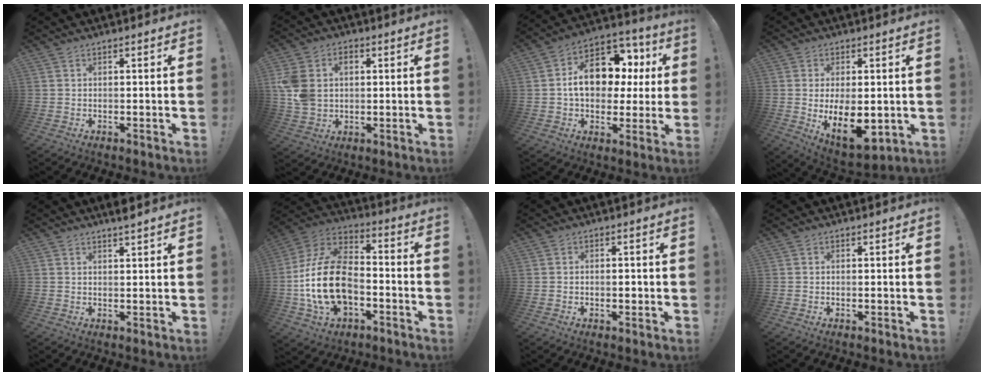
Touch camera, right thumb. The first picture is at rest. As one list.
[{"total": 10.7, "force": [2.3, 8.4, 6.2], "torque": [-0.138, -0.005, 0.044]}, {"total": 16.2, "force": [2.6, 11.5, 11.2], "torque": [-0.158, -0.001, 0.052]}, {"total": 13.4, "force": [-1.5, 7.2, 11.1], "torque": [-0.170, -0.011, -0.016]}, {"total": 2.5, "force": [2.1, -0.1, 1.3], "torque": [-0.018, -0.016, 0.034]}, {"total": 22.4, "force": [-4.7, 14.5, 16.3], "torque": [-0.323, 0.041, -0.069]}, {"total": 1.6, "force": [-0.6, 1.1, 1.0], "torque": [-0.011, 0.002, -0.012]}, {"total": 0.0}]